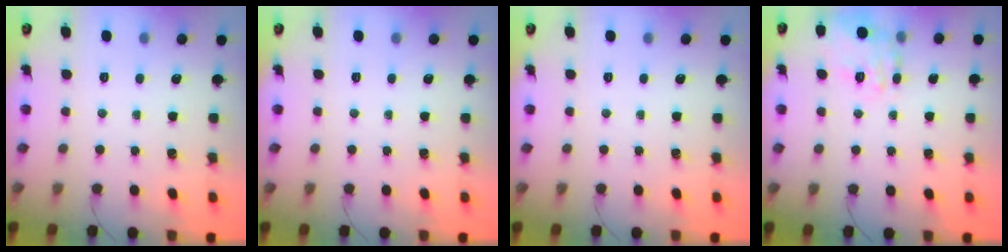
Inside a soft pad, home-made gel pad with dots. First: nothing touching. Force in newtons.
{"total": 0.0}
{"total": 0.0}
{"total": 16.9, "press": 16.8, "slide": 1.5}